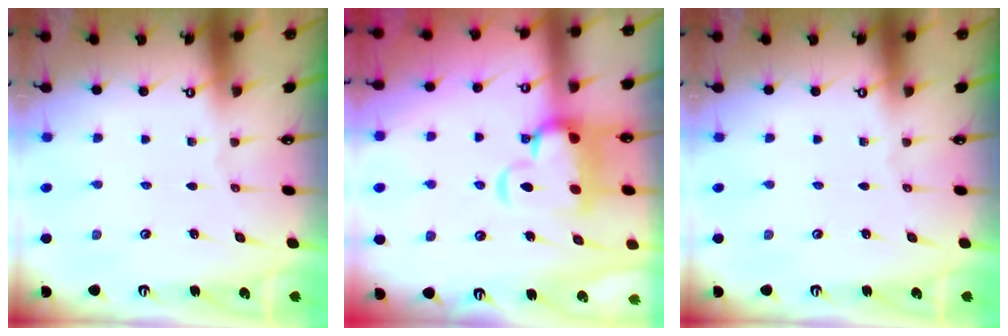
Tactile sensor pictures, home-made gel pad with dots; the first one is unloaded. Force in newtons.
{"total": 7.3, "press": 7.0, "slide": 1.7}
{"total": 0.0}